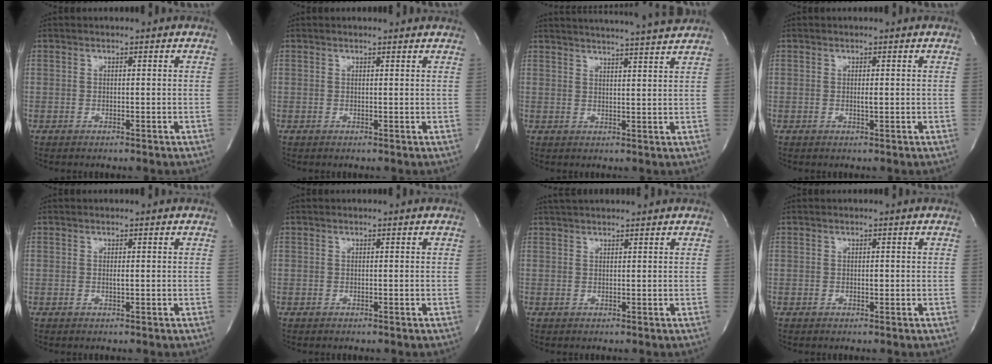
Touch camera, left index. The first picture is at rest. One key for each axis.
{"total": 2.3, "fx": 2.2, "fy": 0.1, "fz": 0.5, "tx": -0.013, "ty": 0.005, "tz": 0.020}
{"total": 14.0, "fx": 13.2, "fy": -1.1, "fz": 4.7, "tx": -0.082, "ty": -0.019, "tz": 0.170}
{"total": 0.8, "fx": 0.1, "fy": 0.1, "fz": 0.7, "tx": -0.018, "ty": -0.003, "tz": 0.001}
{"total": 0.5, "fx": 0.1, "fy": 0.0, "fz": 0.5, "tx": -0.014, "ty": -0.002, "tz": 0.002}
{"total": 0.0}
{"total": 5.3, "fx": 4.9, "fy": 0.3, "fz": 2.0, "tx": -0.030, "ty": 0.034, "tz": 0.075}
{"total": 0.5, "fx": 0.0, "fy": 0.2, "fz": 0.5, "tx": -0.007, "ty": 0.000, "tz": 0.000}